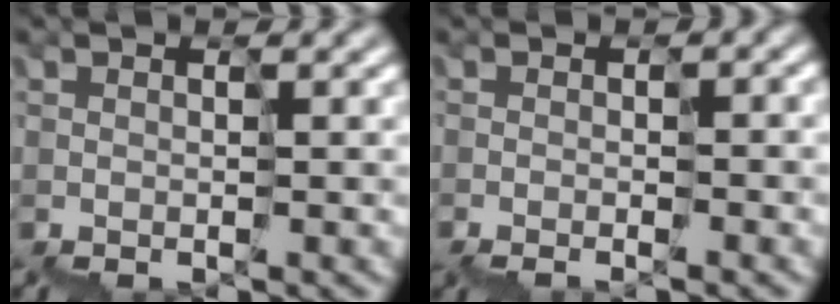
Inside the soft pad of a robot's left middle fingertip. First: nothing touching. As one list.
[{"total": 0.6, "force": [-0.6, 0.1, 0.2], "torque": [0.011, 0.009, -0.008]}]